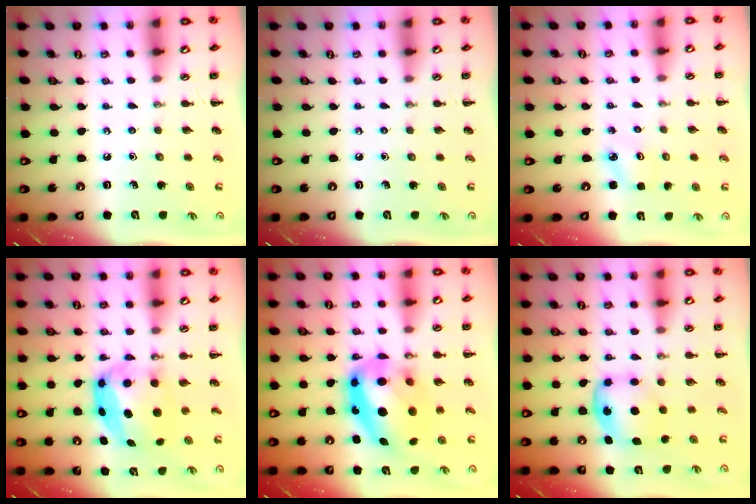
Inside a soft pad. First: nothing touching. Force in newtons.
{"total": 0.0}
{"total": 2.5, "press": 2.4, "slide": 0.6}
{"total": 5.5, "press": 5.5, "slide": 0.5}
{"total": 19.0, "press": 18.4, "slide": 4.6}
{"total": 6.3, "press": 6.2, "slide": 0.7}